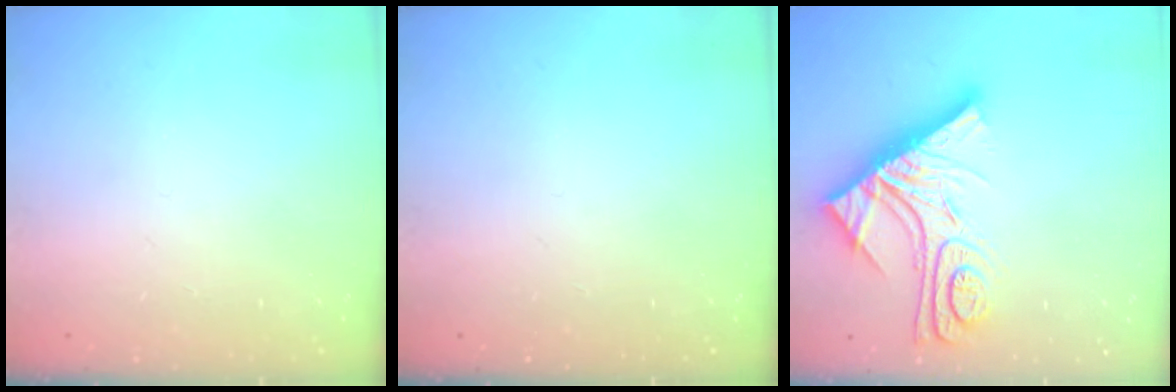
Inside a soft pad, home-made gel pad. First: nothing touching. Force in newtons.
{"total": 0.0}
{"total": 17.1, "press": 17.0, "slide": 1.5}